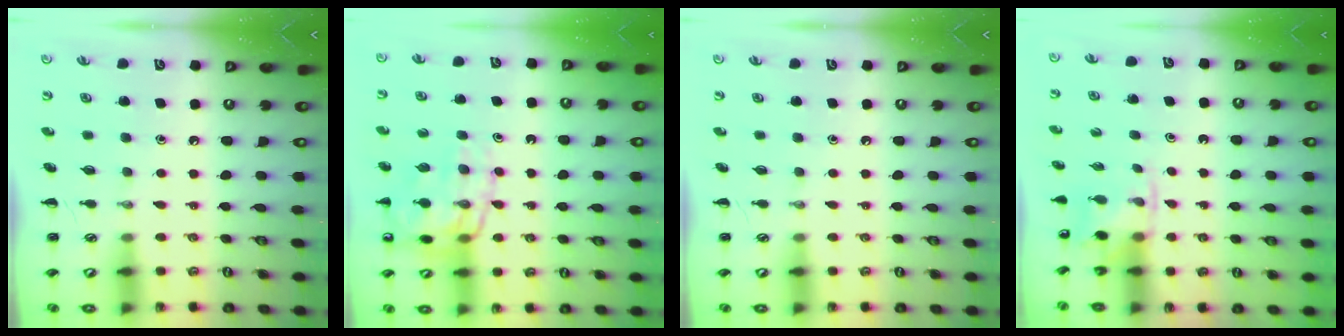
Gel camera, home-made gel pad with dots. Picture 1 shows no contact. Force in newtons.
{"total": 14.3, "press": 14.2, "slide": 2.3}
{"total": 0.0}
{"total": 2.6, "press": 2.5, "slide": 0.9}